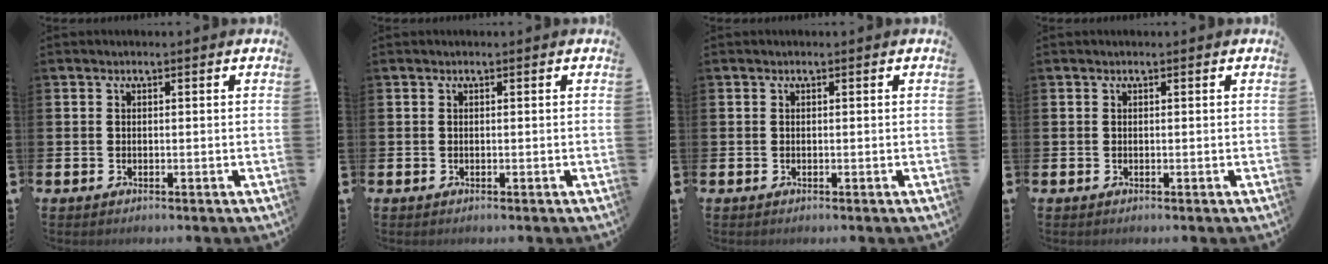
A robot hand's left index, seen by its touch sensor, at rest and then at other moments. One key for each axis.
{"total": 0.0}
{"total": 0.0}
{"total": 0.0}